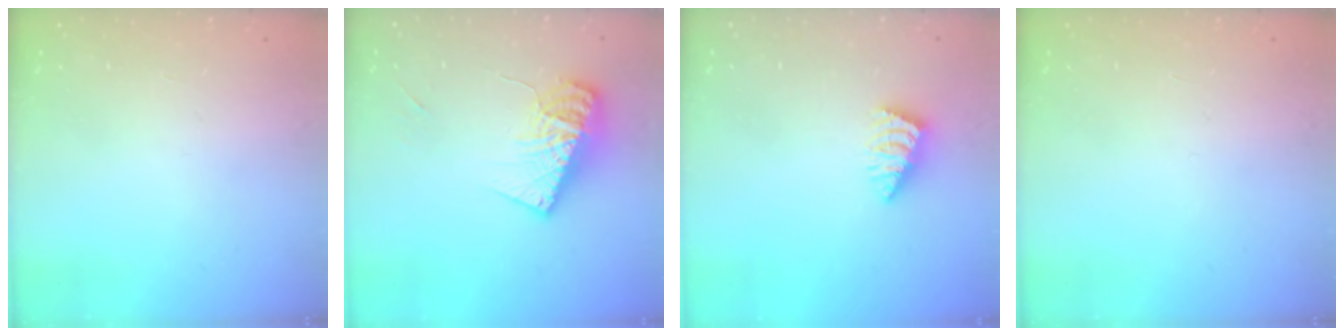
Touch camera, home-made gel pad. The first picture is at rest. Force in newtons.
{"total": 12.3, "press": 12.2, "slide": 1.3}
{"total": 2.3, "press": 2.2, "slide": 0.4}
{"total": 0.0}